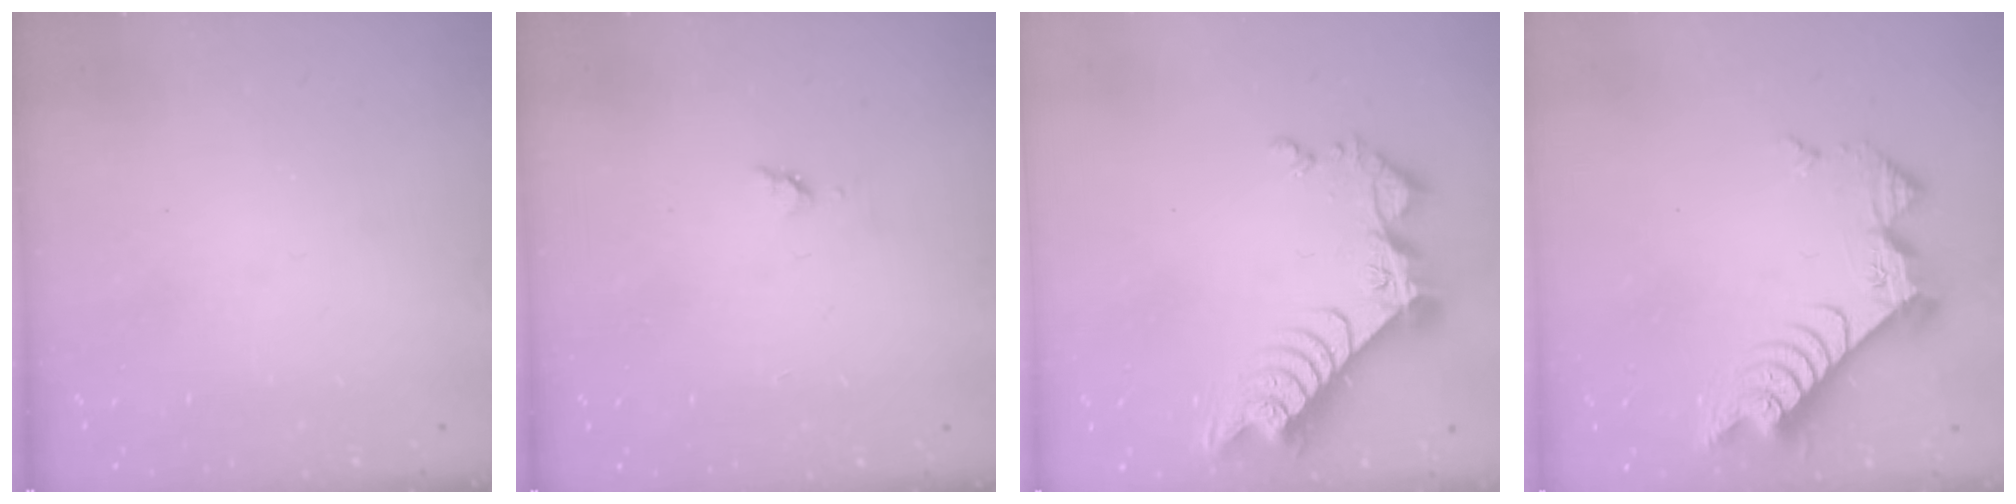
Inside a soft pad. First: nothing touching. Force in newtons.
{"total": 3.5, "press": 3.4, "slide": 0.5}
{"total": 11.3, "press": 11.2, "slide": 0.8}
{"total": 10.4, "press": 10.4, "slide": 1.1}